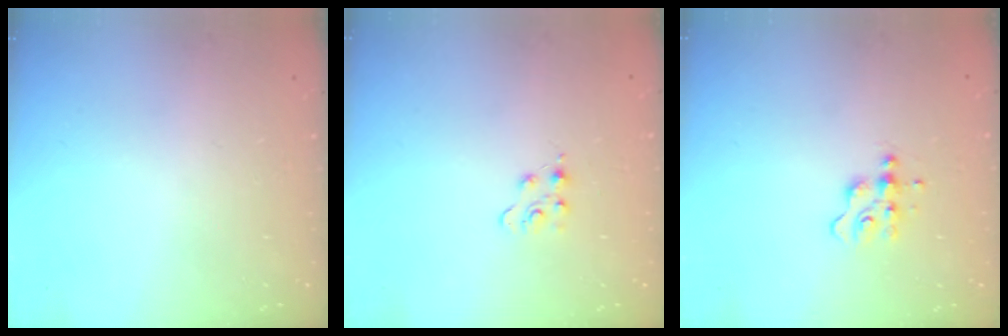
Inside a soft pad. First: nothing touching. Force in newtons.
{"total": 4.1, "press": 4.1, "slide": 0.5}
{"total": 4.5, "press": 4.4, "slide": 0.4}